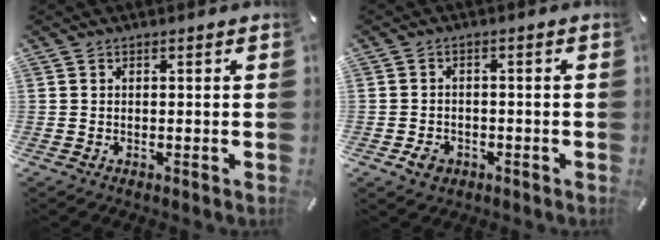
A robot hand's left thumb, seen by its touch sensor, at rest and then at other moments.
{"total": 3.6, "force": [-1.7, 2.9, 1.4], "torque": [-0.028, 0.006, -0.033]}